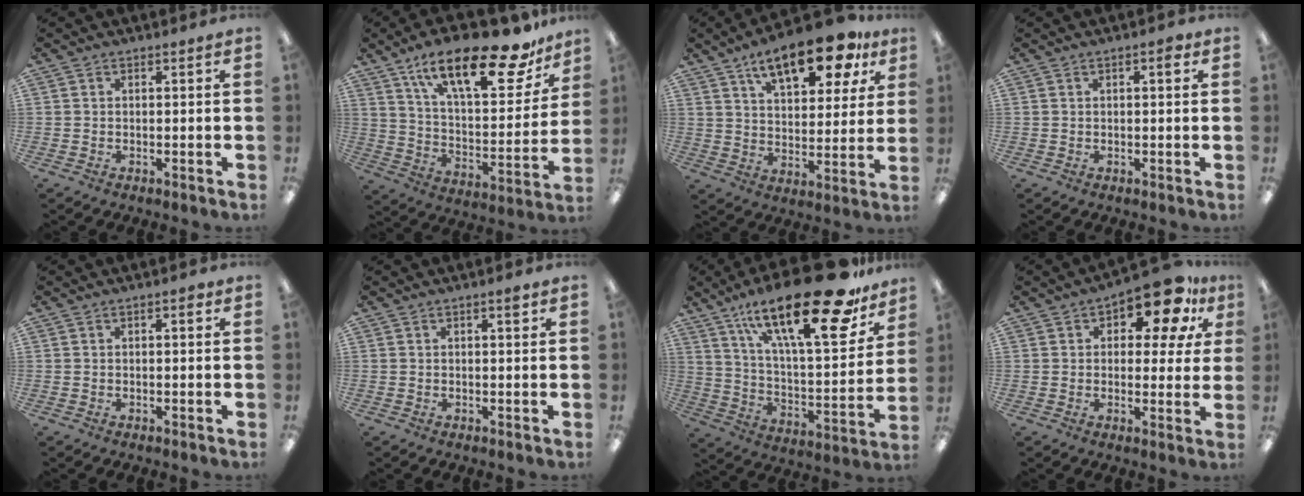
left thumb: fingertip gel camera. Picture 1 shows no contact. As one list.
[{"total": 24.9, "force": [16.9, 8.4, 16.2], "torque": [-0.247, -0.102, 0.278]}, {"total": 17.6, "force": [11.2, 7.3, 11.4], "torque": [-0.165, -0.051, 0.182]}, {"total": 1.9, "force": [0.9, 0.6, 1.5], "torque": [-0.016, -0.003, 0.010]}, {"total": 1.2, "force": [0.6, 0.5, 1.0], "torque": [-0.012, 0.001, 0.007]}, {"total": 2.0, "force": [1.1, 0.5, 1.6], "torque": [-0.017, -0.004, 0.014]}, {"total": 29.2, "force": [18.9, 8.4, 20.6], "torque": [-0.324, -0.111, 0.308]}, {"total": 13.2, "force": [8.2, 6.1, 8.3], "torque": [-0.112, -0.043, 0.138]}]